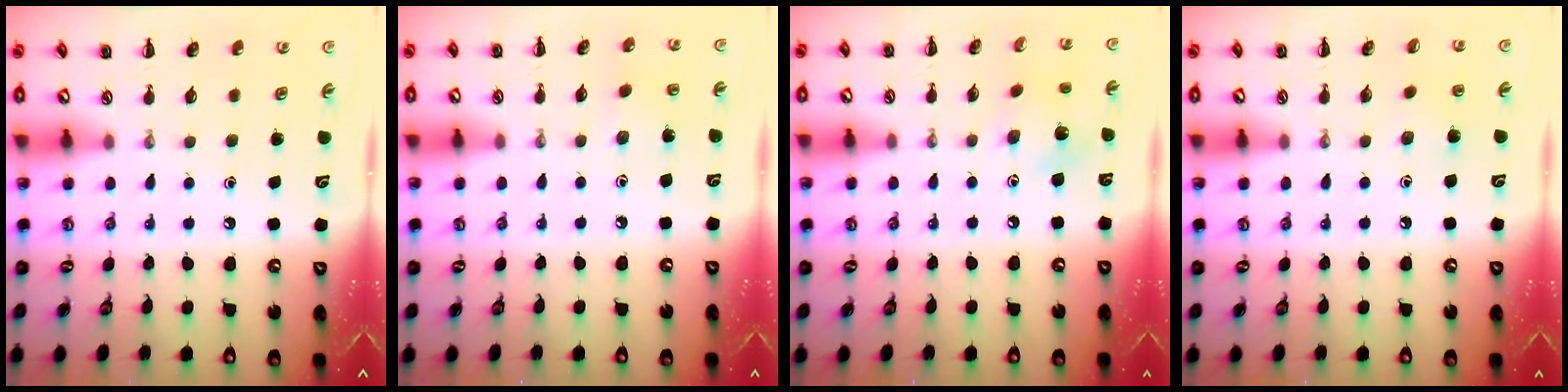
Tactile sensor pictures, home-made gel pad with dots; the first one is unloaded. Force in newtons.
{"total": 2.0, "press": 1.8, "slide": 0.7}
{"total": 4.7, "press": 4.6, "slide": 1.0}
{"total": 4.3, "press": 4.2, "slide": 1.2}